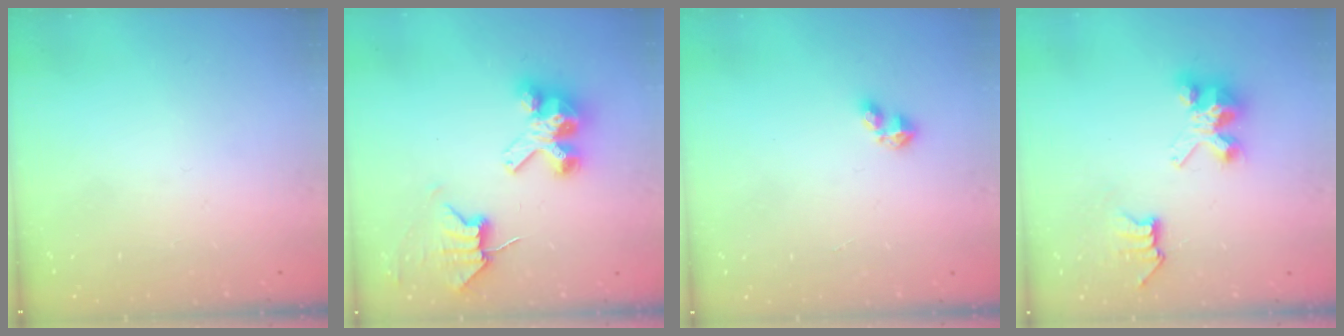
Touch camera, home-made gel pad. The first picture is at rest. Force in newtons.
{"total": 8.6, "press": 8.6, "slide": 0.7}
{"total": 3.3, "press": 3.3, "slide": 0.5}
{"total": 6.6, "press": 6.6, "slide": 0.1}